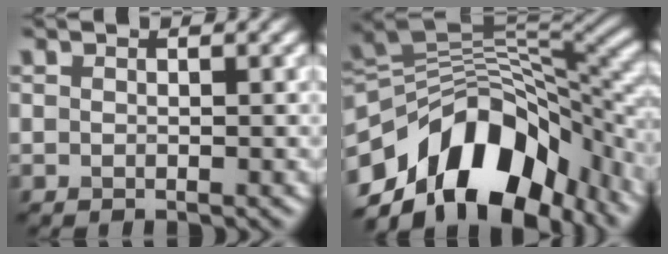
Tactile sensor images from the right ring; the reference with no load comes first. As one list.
[{"total": 13.7, "force": [-6.8, 7.9, 8.8], "torque": [-0.145, 0.018, -0.129]}]